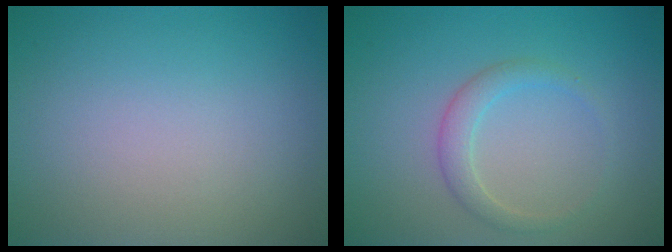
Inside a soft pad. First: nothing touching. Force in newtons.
{"total": 1.9, "press": 1.9, "slide": 0.1}